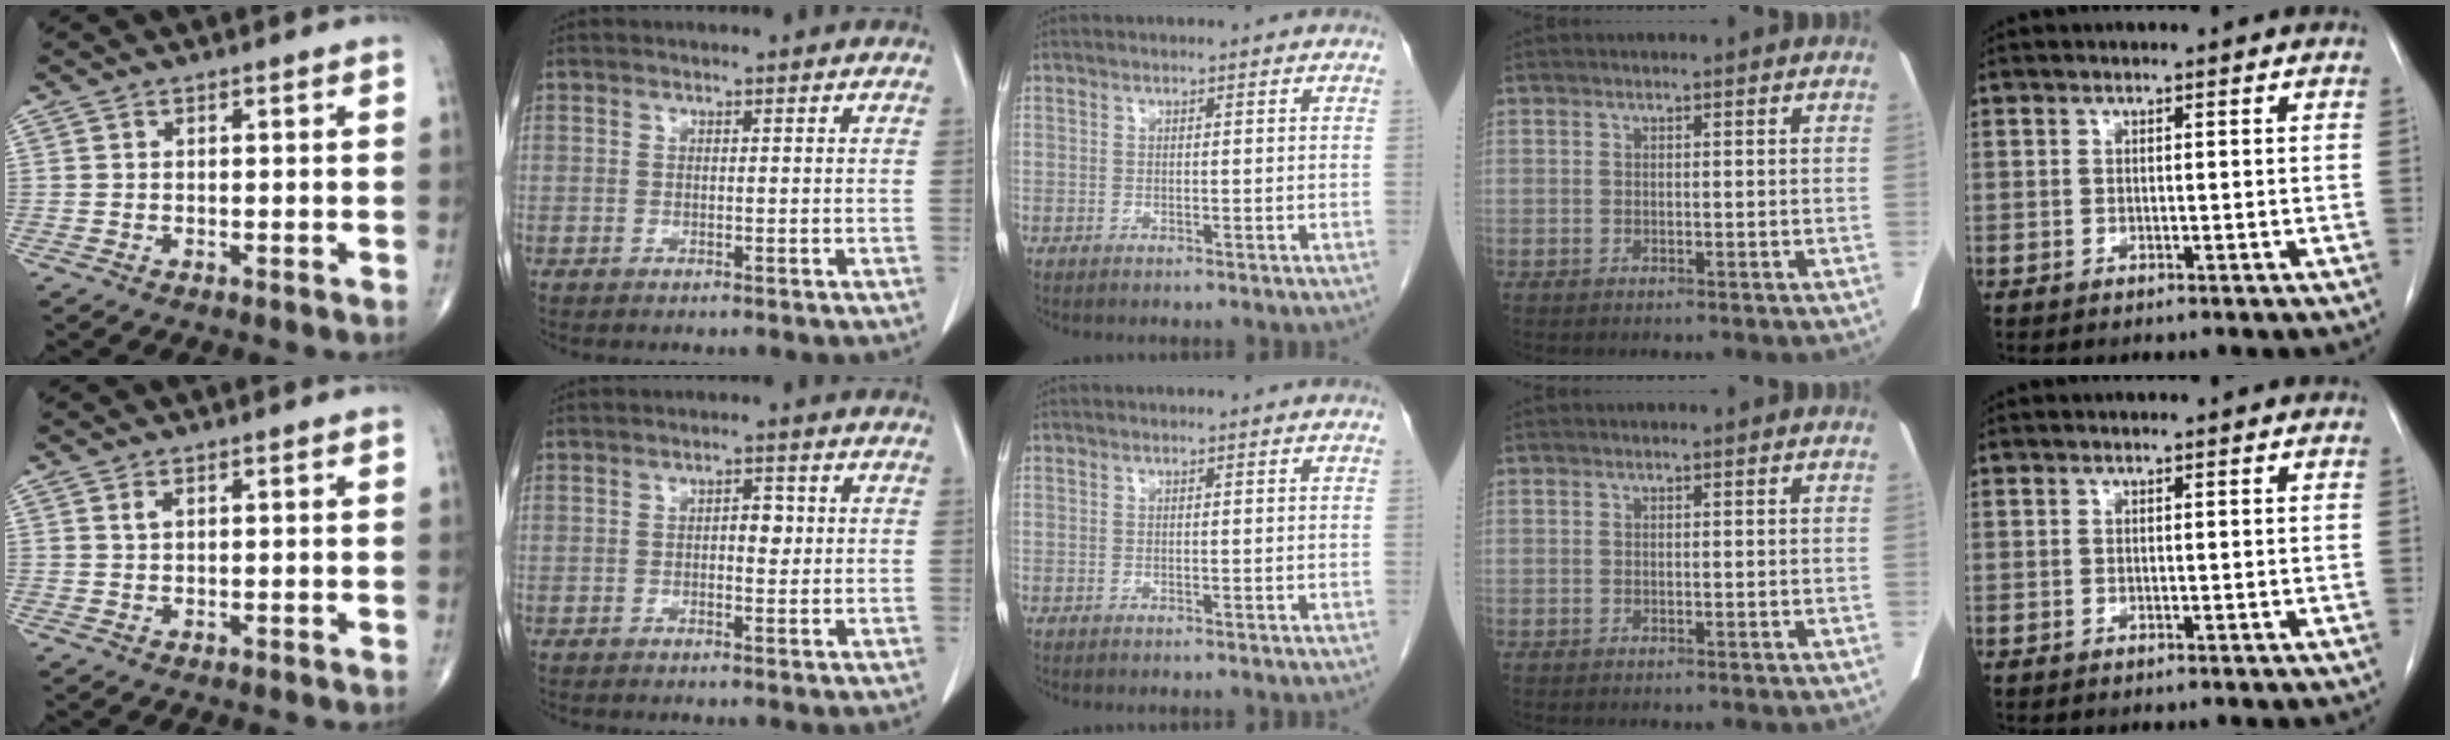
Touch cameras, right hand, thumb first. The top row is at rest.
{"thumb": {"total": 1.2, "force": [0.6, 0.6, 0.9], "torque": [-0.019, 0.005, 0.014]}, "index": {"total": 2.3, "force": [0.3, 1.2, 2.0], "torque": [-0.023, 0.007, 0.006]}}